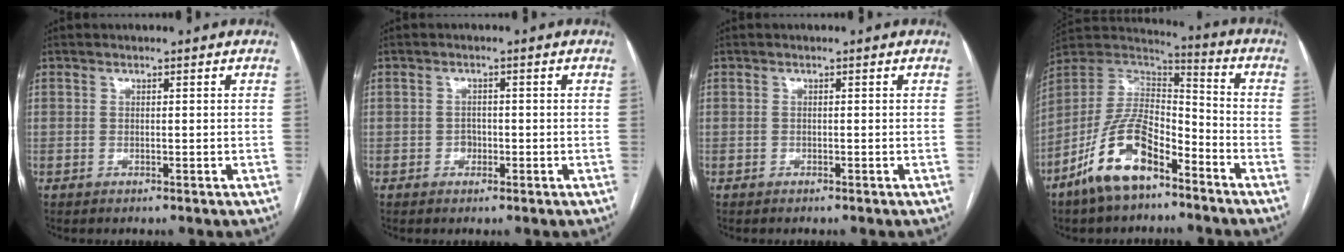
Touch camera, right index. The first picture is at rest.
{"total": 1.5, "force": [-0.6, 1.2, 0.6], "torque": [-0.005, 0.007, -0.009]}
{"total": 0.0}
{"total": 14.4, "force": [-8.8, 5.7, 9.9], "torque": [-0.200, 0.011, -0.164]}